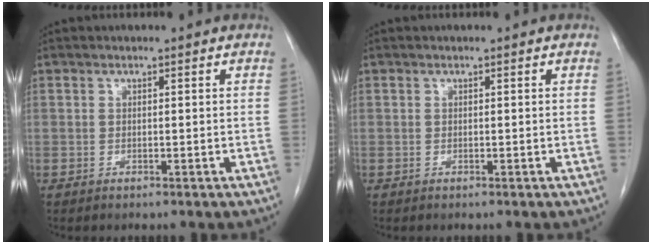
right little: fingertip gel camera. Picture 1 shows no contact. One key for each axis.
{"total": 0.0}